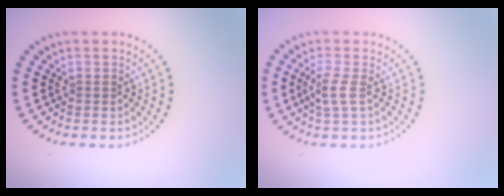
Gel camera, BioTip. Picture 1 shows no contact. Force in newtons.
{"total": 1.8, "press": 1.6, "slide": 0.8}